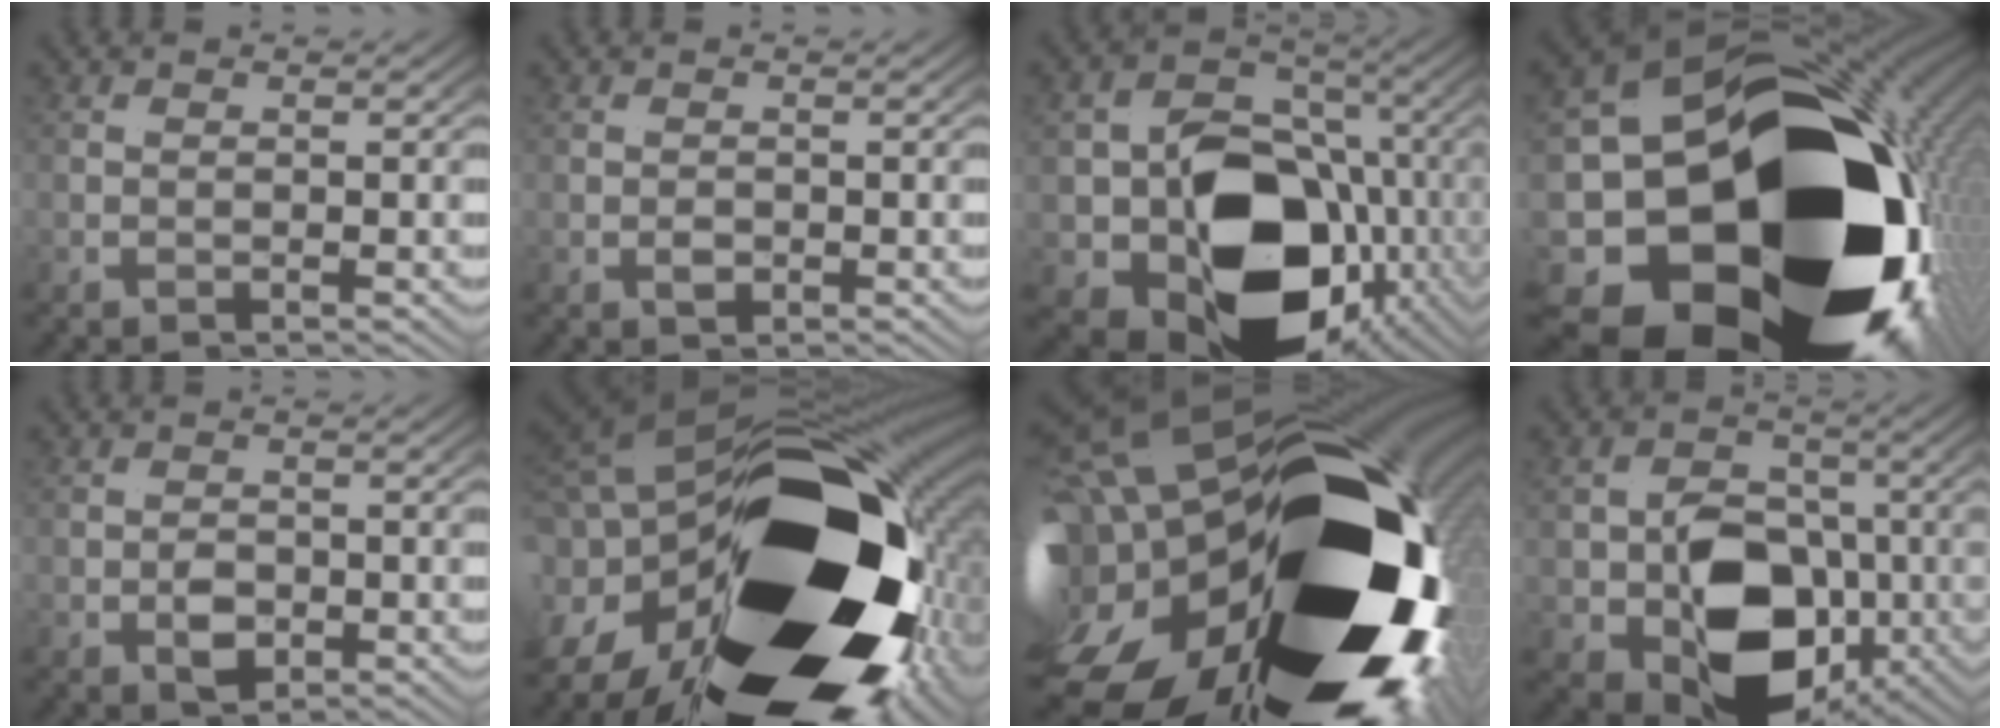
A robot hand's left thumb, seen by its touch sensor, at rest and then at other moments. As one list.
[{"total": 1.4, "force": [0.5, 0.7, 1.1], "torque": [-0.022, -0.003, 0.011]}, {"total": 21.9, "force": [-4.8, 13.3, 16.8], "torque": [-0.293, -0.057, -0.045]}, {"total": 38.1, "force": [-4.0, 20.1, 32.1], "torque": [-0.490, -0.057, -0.025]}, {"total": 3.6, "force": [0.7, 2.4, 2.5], "torque": [-0.045, -0.004, 0.013]}, {"total": 36.9, "force": [-1.6, 19.1, 31.5], "torque": [-0.452, -0.012, -0.016]}, {"total": 44.3, "force": [-5.0, 23.3, 37.3], "torque": [-0.552, -0.052, -0.046]}, {"total": 16.3, "force": [-3.0, 10.2, 12.3], "torque": [-0.203, -0.041, -0.029]}]